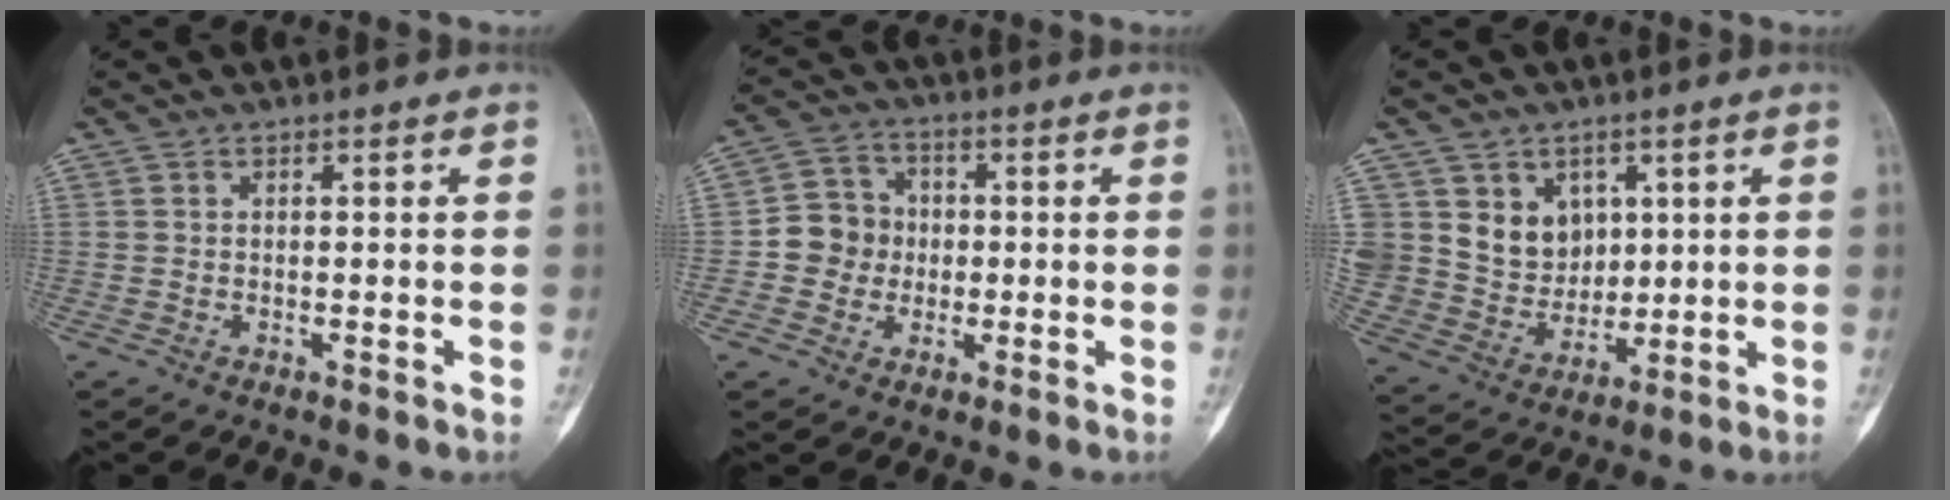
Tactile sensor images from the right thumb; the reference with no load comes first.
{"total": 7.3, "force": [-0.8, 6.9, 2.2], "torque": [-0.003, 0.016, -0.024]}
{"total": 11.7, "force": [4.4, 10.1, 3.9], "torque": [-0.029, -0.019, 0.097]}